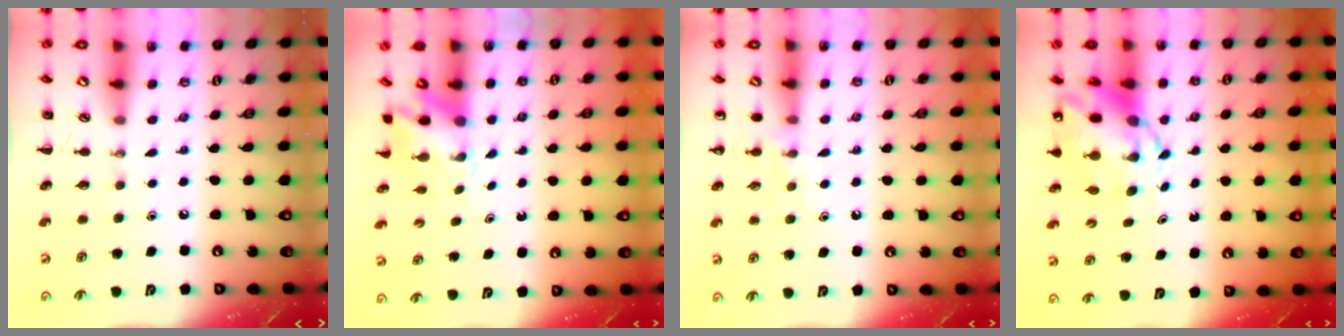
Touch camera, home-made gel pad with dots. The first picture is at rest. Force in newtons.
{"total": 2.9, "press": 2.8, "slide": 0.7}
{"total": 5.8, "press": 5.3, "slide": 2.2}
{"total": 9.0, "press": 8.7, "slide": 2.3}